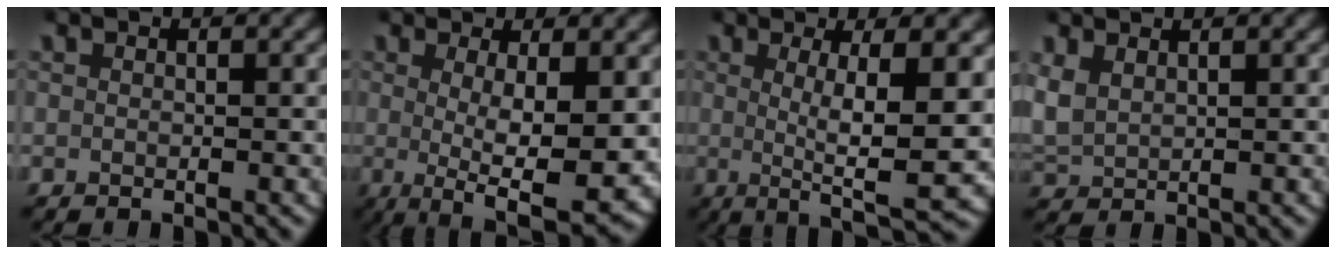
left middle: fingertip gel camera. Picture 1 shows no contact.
{"total": 7.0, "force": [-1.9, 1.8, 6.5], "torque": [-0.106, -0.037, -0.012]}
{"total": 7.8, "force": [-1.3, 1.6, 7.5], "torque": [-0.107, -0.018, -0.009]}
{"total": 3.9, "force": [1.2, 3.2, 1.8], "torque": [-0.071, -0.009, 0.032]}